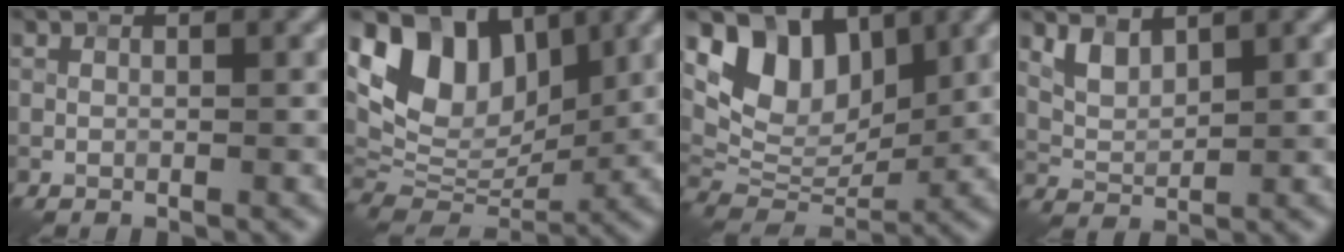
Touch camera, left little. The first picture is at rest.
{"total": 9.8, "force": [4.2, 6.6, 5.9], "torque": [-0.105, -0.003, 0.075]}
{"total": 7.7, "force": [3.9, 5.0, 4.3], "torque": [-0.070, -0.009, 0.068]}
{"total": 2.5, "force": [1.6, 1.2, 1.4], "torque": [-0.034, -0.005, 0.037]}